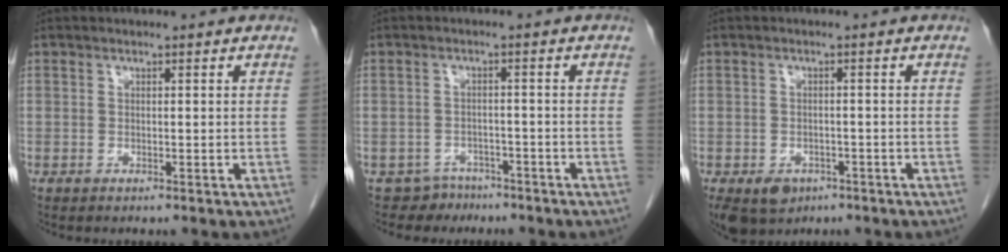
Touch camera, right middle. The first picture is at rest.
{"total": 3.7, "force": [-2.9, 2.2, -0.7], "torque": [0.010, 0.006, -0.046]}
{"total": 6.8, "force": [-3.8, 5.0, 2.8], "torque": [-0.056, -0.002, -0.050]}